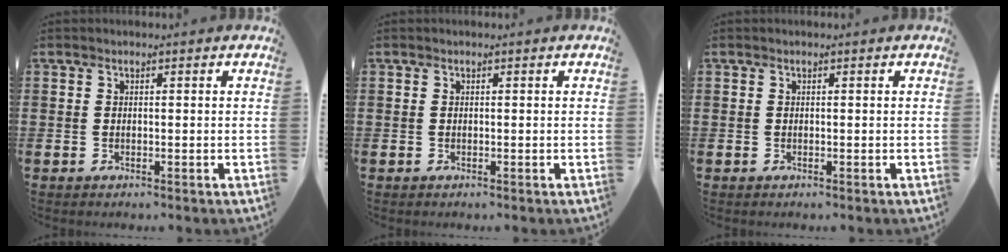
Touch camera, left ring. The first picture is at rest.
{"total": 0.0}
{"total": 0.0}